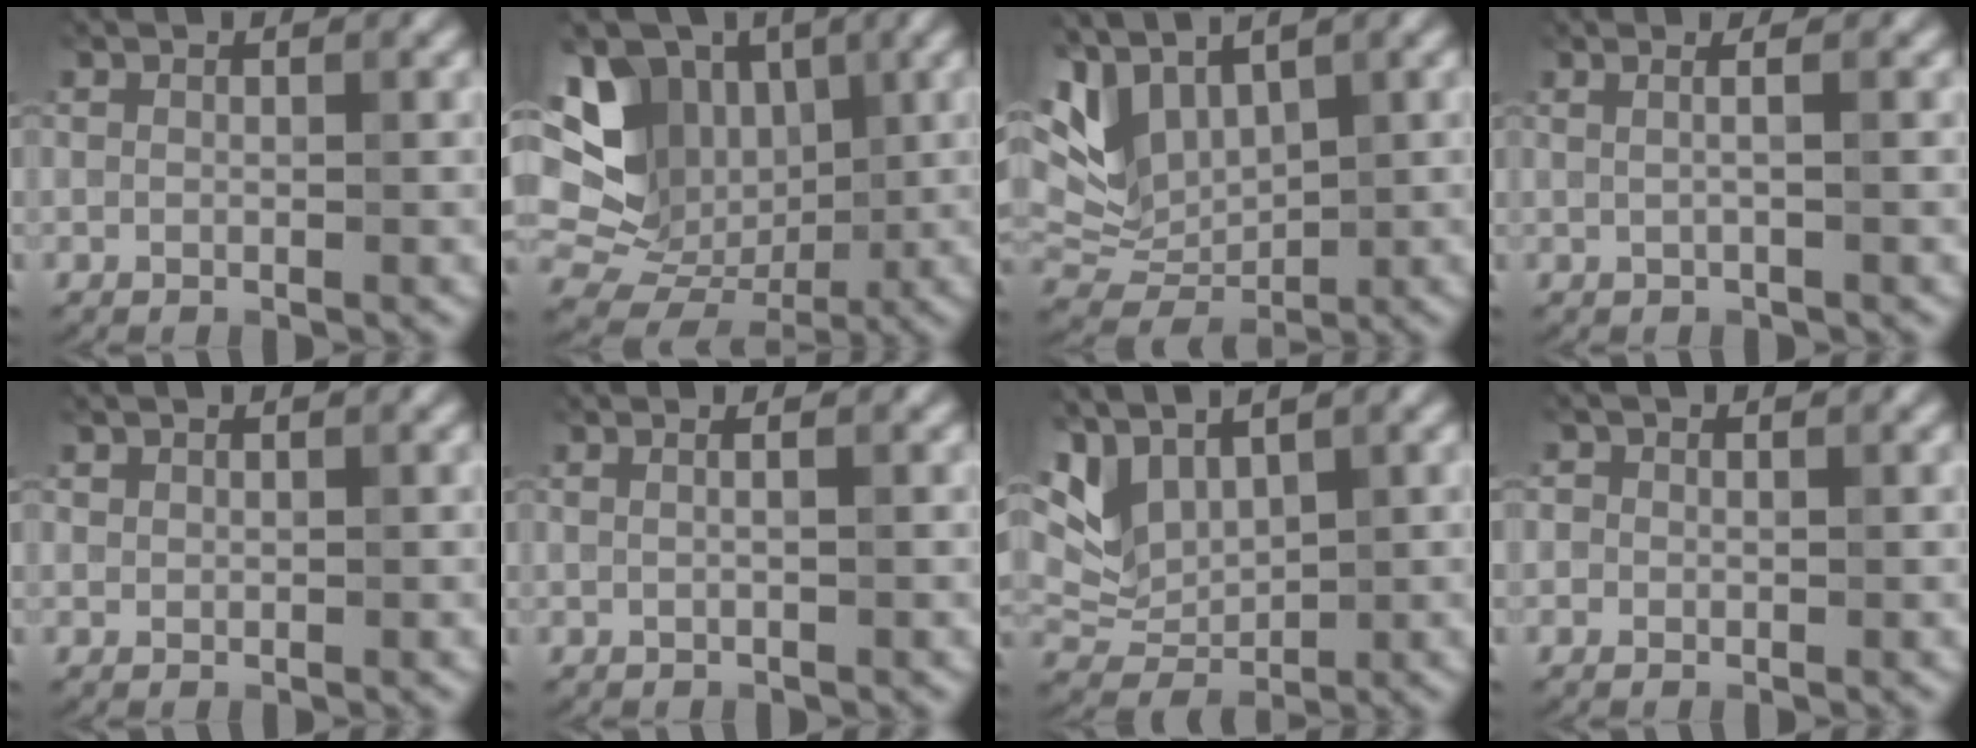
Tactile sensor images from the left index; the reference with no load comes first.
{"total": 15.0, "force": [3.5, 11.8, 8.7], "torque": [-0.175, 0.029, 0.055]}
{"total": 5.4, "force": [2.4, 3.1, 3.7], "torque": [-0.084, -0.003, 0.048]}
{"total": 2.3, "force": [0.6, 1.0, 2.0], "torque": [-0.013, 0.001, -0.017]}
{"total": 0.6, "force": [0.5, 0.3, 0.0], "torque": [0.002, -0.002, 0.013]}
{"total": 1.7, "force": [0.5, 0.8, 1.3], "torque": [0.000, -0.002, -0.013]}
{"total": 4.1, "force": [2.5, 2.2, 2.5], "torque": [-0.059, -0.002, 0.052]}
{"total": 0.8, "force": [0.1, 0.8, 0.0], "torque": [0.006, -0.004, -0.003]}